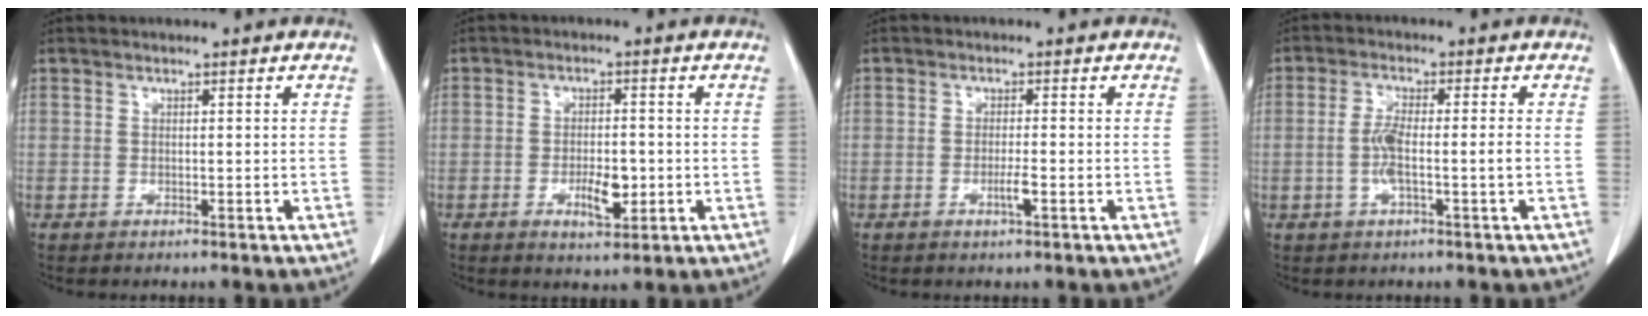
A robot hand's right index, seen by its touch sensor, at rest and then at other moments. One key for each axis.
{"total": 5.0, "fx": -1.5, "fy": 1.9, "fz": 4.3, "tx": -0.073, "ty": -0.001, "tz": -0.017}
{"total": 2.2, "fx": -0.9, "fy": 0.1, "fz": 2.0, "tx": -0.037, "ty": -0.002, "tz": -0.016}
{"total": 4.7, "fx": -1.1, "fy": 0.2, "fz": 4.6, "tx": -0.095, "ty": 0.003, "tz": -0.020}